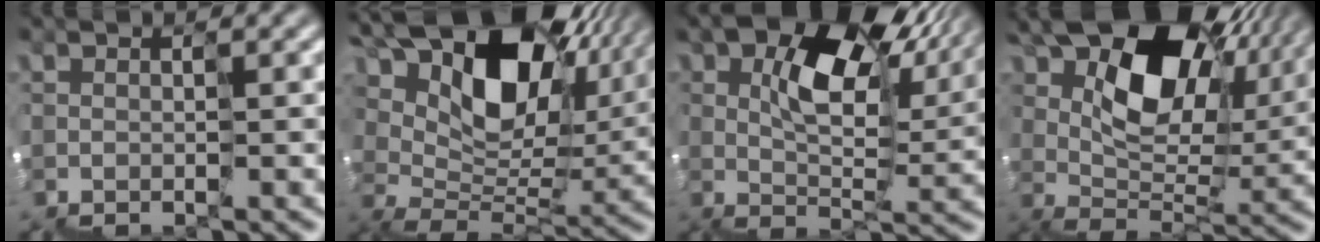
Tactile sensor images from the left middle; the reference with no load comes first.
{"total": 13.7, "force": [8.8, 7.3, 7.5], "torque": [-0.148, 0.023, 0.158]}
{"total": 8.4, "force": [4.6, 3.9, 5.7], "torque": [-0.095, 0.016, 0.073]}
{"total": 12.0, "force": [7.1, 6.2, 7.4], "torque": [-0.120, 0.022, 0.119]}